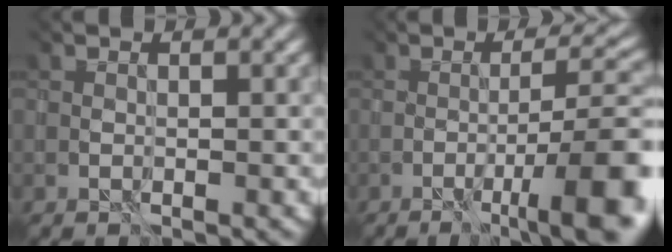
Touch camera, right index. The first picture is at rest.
{"total": 7.8, "force": [-4.9, 0.3, 6.0], "torque": [-0.091, 0.003, -0.054]}